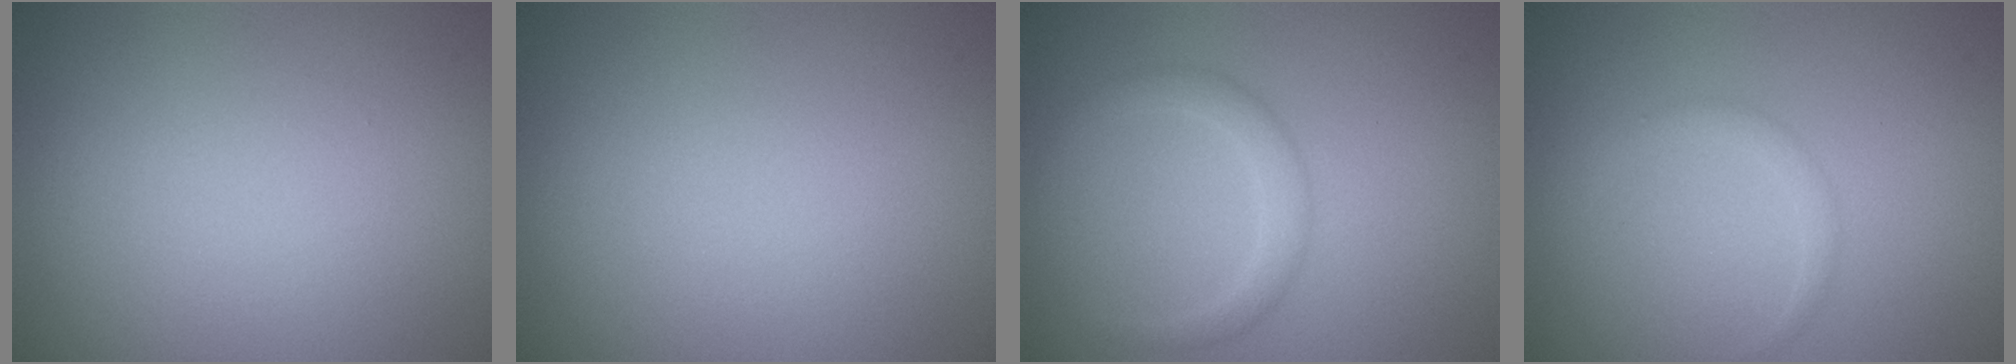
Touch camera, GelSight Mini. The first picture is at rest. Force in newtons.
{"total": 0.0}
{"total": 1.9, "press": 1.9, "slide": 0.0}
{"total": 1.0, "press": 1.0, "slide": 0.1}